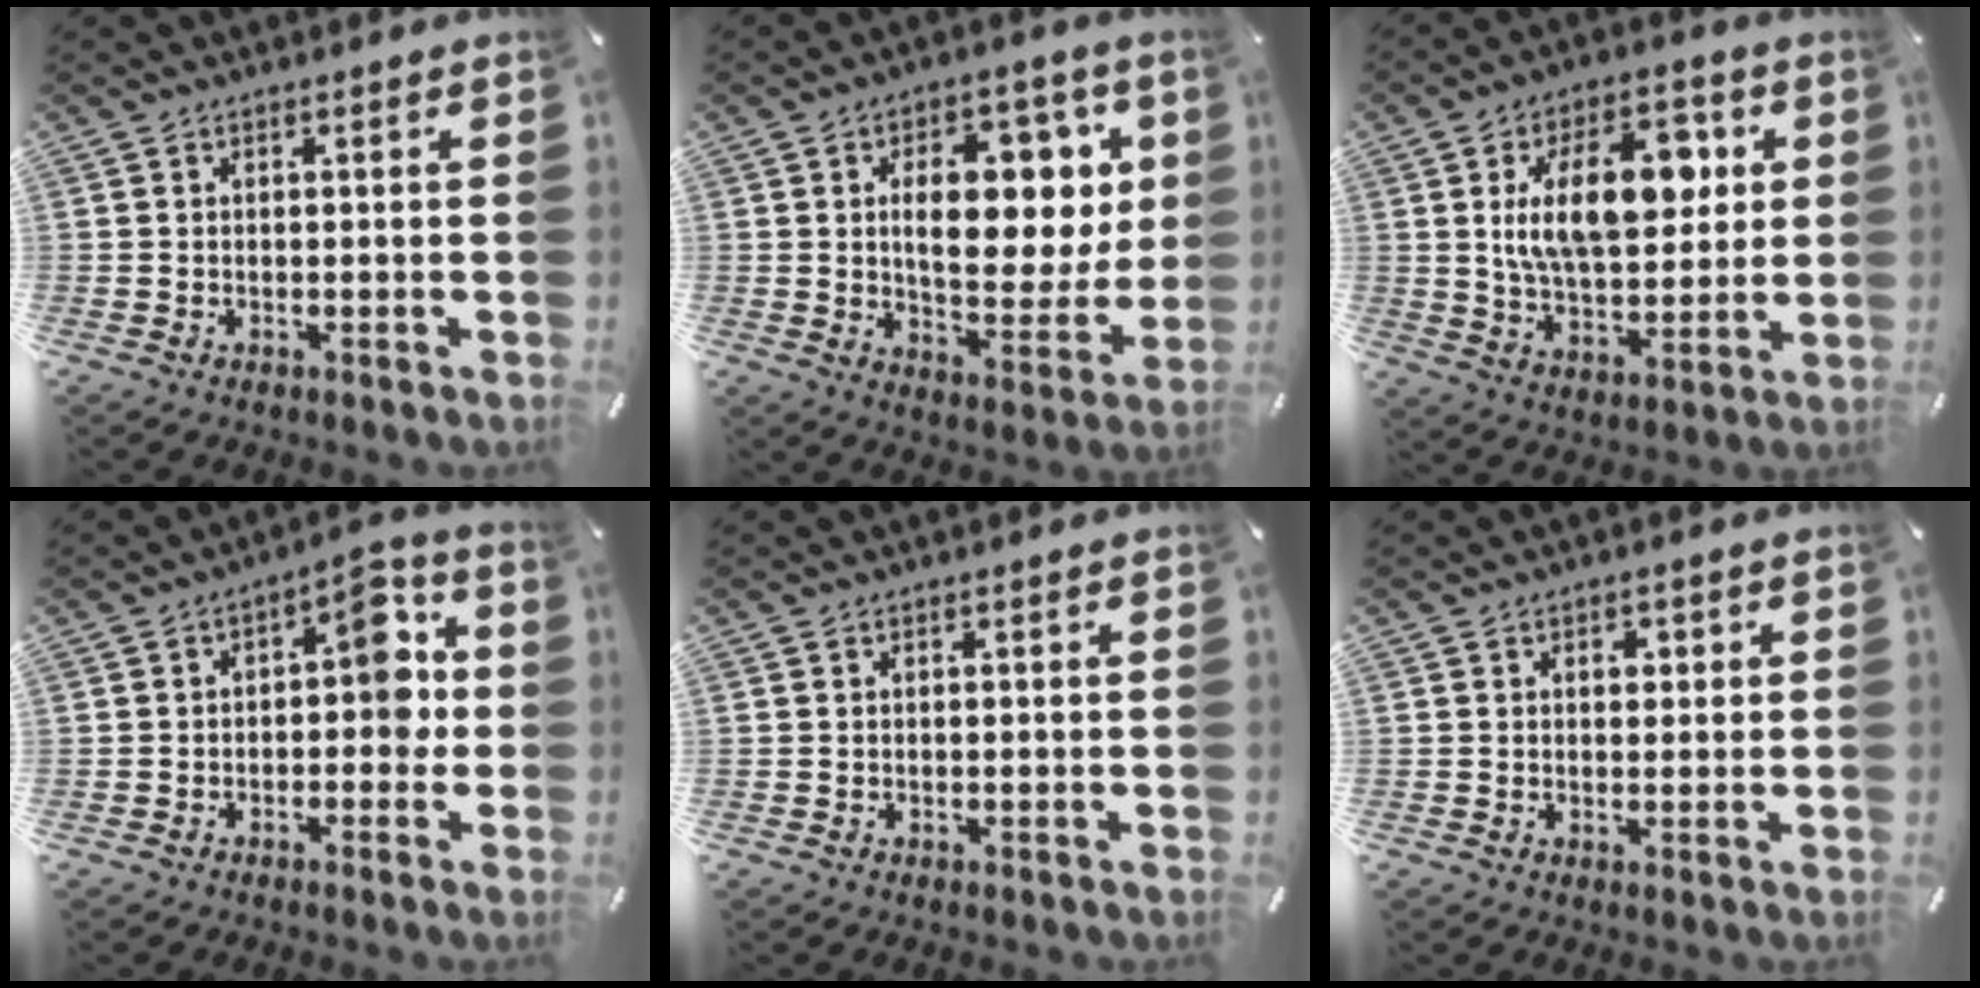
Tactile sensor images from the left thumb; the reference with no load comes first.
{"total": 15.6, "force": [3.9, 9.7, 11.5], "torque": [-0.154, -0.009, 0.067]}
{"total": 17.6, "force": [4.6, 9.9, 13.8], "torque": [-0.230, 0.004, 0.080]}
{"total": 8.8, "force": [0.1, 5.1, 7.2], "torque": [-0.088, -0.001, -0.008]}
{"total": 0.0}
{"total": 2.0, "force": [0.6, 1.5, 1.1], "torque": [-0.001, -0.002, 0.002]}